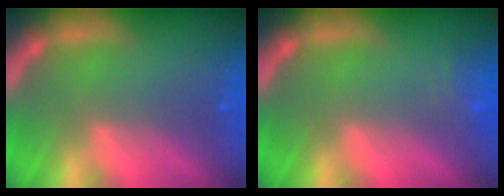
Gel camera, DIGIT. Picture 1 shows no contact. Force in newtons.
{"total": 1.9}